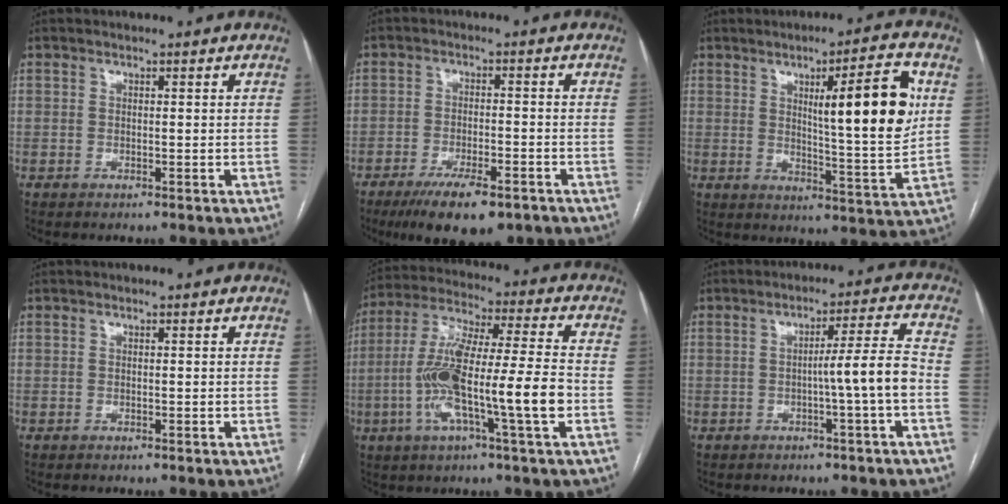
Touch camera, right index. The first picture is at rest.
{"total": 9.8, "force": [-6.7, 3.0, 6.6], "torque": [-0.107, -0.012, -0.106]}
{"total": 14.3, "force": [3.9, 1.3, 13.7], "torque": [-0.195, -0.001, 0.058]}
{"total": 0.0}
{"total": 16.4, "force": [-3.9, 0.8, 15.9], "torque": [-0.304, 0.005, -0.074]}
{"total": 6.4, "force": [-1.7, -1.2, 6.1], "torque": [-0.087, 0.011, -0.024]}